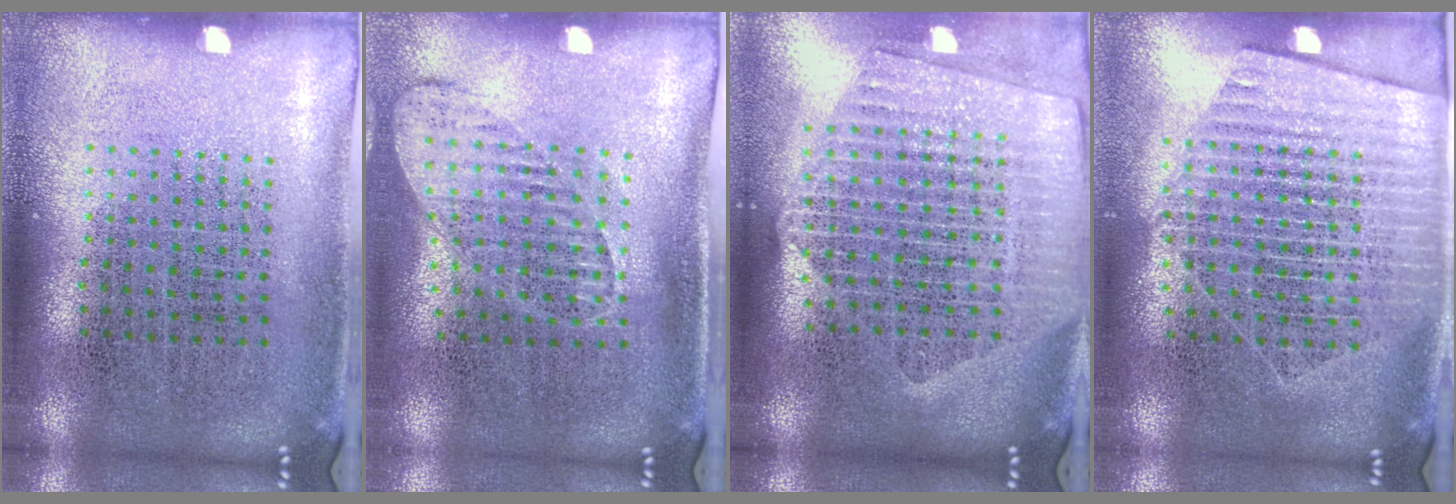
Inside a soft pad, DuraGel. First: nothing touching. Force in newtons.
{"total": 1.4, "press": 1.1, "slide": 0.8}
{"total": 2.4, "press": 2.1, "slide": 1.1}
{"total": 1.6, "press": 1.4, "slide": 0.8}